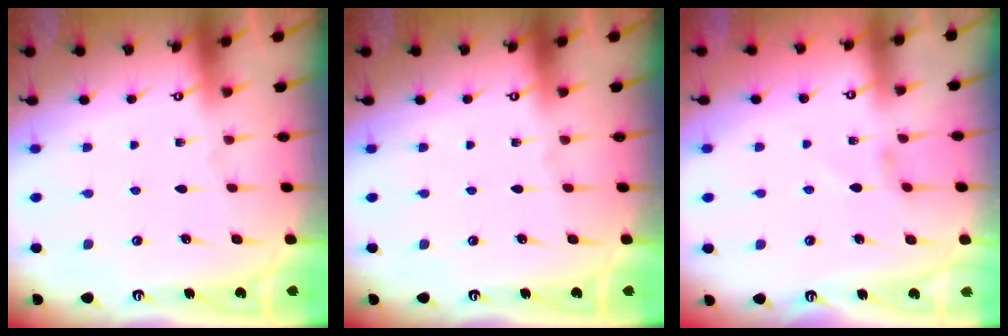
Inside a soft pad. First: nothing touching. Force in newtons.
{"total": 0.0}
{"total": 1.2, "press": 1.1, "slide": 0.4}